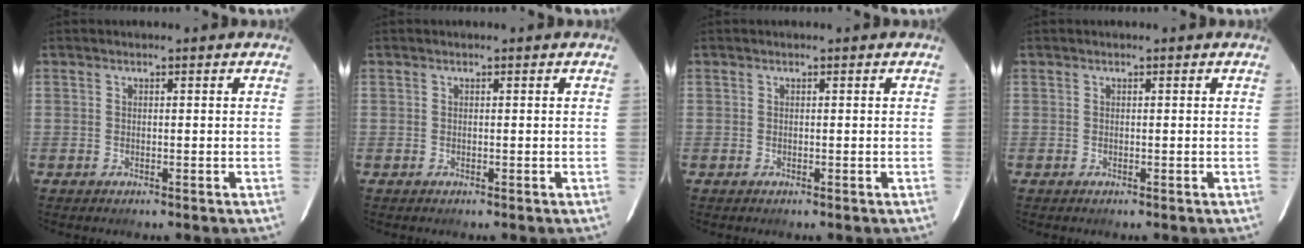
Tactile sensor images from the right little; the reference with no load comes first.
{"total": 0.0}
{"total": 0.0}
{"total": 0.0}